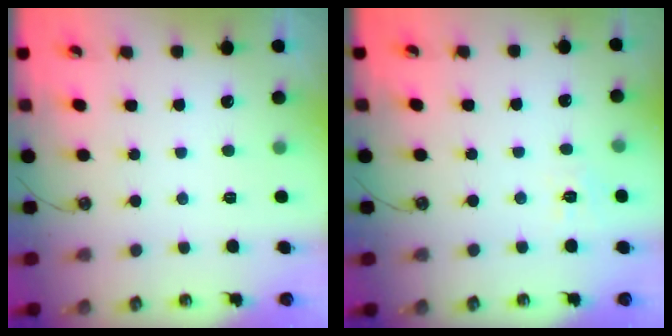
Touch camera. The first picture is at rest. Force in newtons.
{"total": 6.9, "press": 6.9, "slide": 0.7}